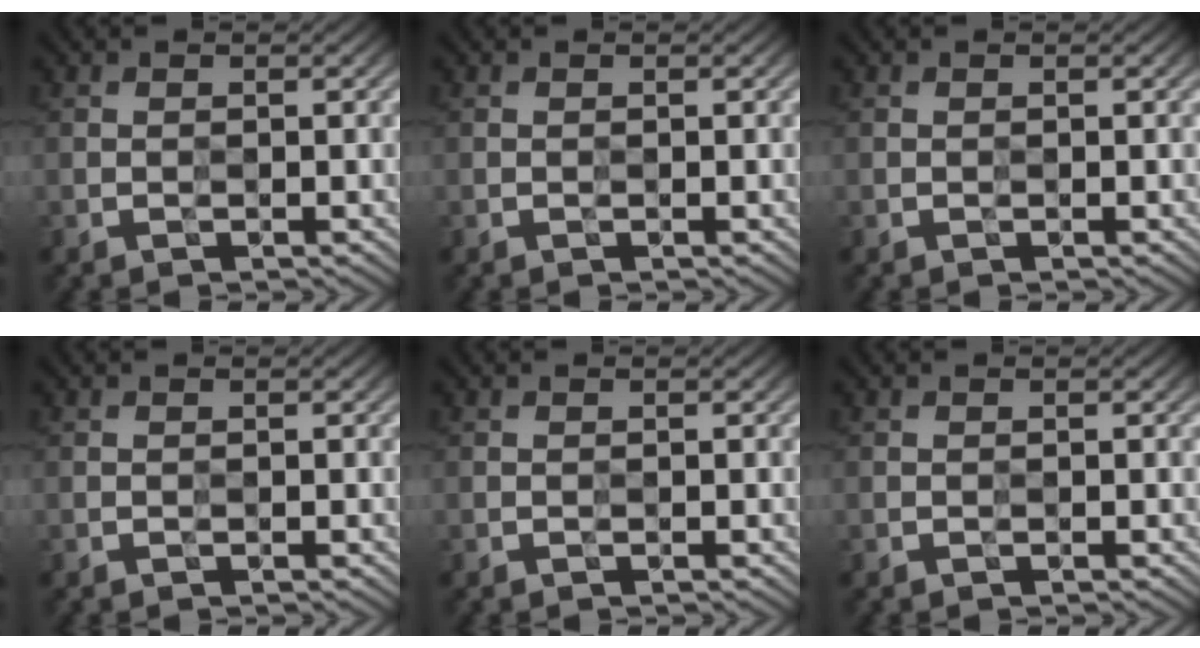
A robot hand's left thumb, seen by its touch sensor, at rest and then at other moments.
{"total": 0.0}
{"total": 0.0}
{"total": 0.0}
{"total": 0.0}
{"total": 0.0}